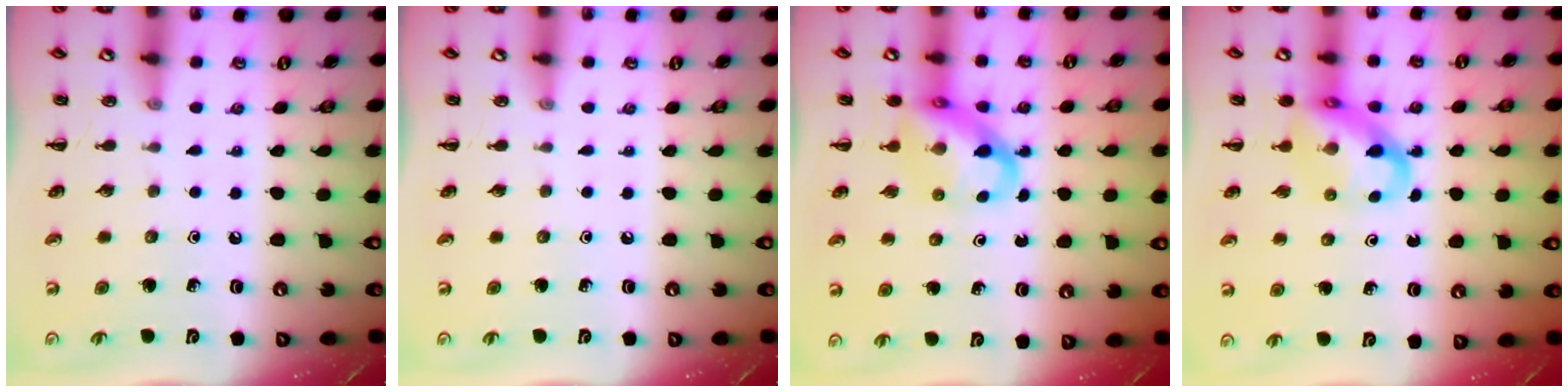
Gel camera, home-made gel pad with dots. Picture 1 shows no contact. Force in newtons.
{"total": 0.0}
{"total": 11.3, "press": 10.9, "slide": 3.0}
{"total": 11.3, "press": 10.9, "slide": 3.0}